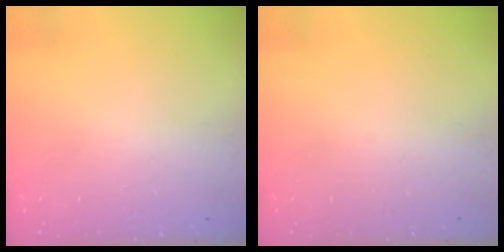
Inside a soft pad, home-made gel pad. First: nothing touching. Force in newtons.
{"total": 0.0}